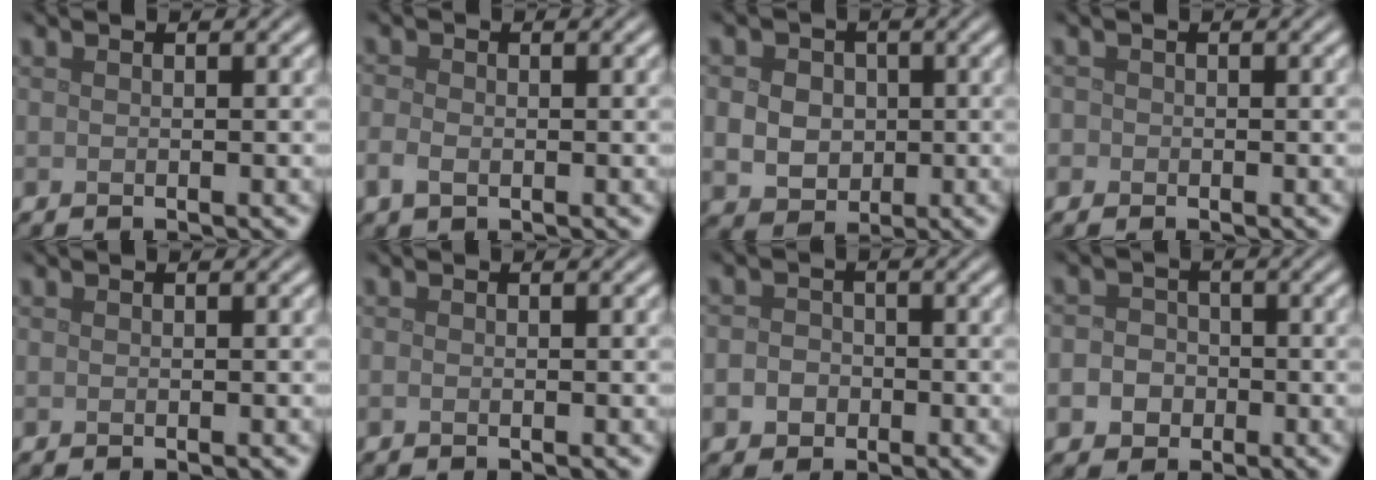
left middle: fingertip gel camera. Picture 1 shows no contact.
{"total": 1.8, "force": [-0.5, 1.3, 1.2], "torque": [-0.028, -0.003, -0.013]}
{"total": 6.1, "force": [0.6, 5.2, 3.1], "torque": [-0.047, 0.024, -0.009]}
{"total": 0.7, "force": [-0.2, 0.7, 0.0], "torque": [0.005, -0.006, -0.006]}
{"total": 0.0}
{"total": 0.0}
{"total": 2.5, "force": [-0.7, 2.2, 1.0], "torque": [0.002, 0.002, -0.023]}
{"total": 4.0, "force": [-1.2, 3.6, 1.2], "torque": [0.006, 0.005, -0.039]}